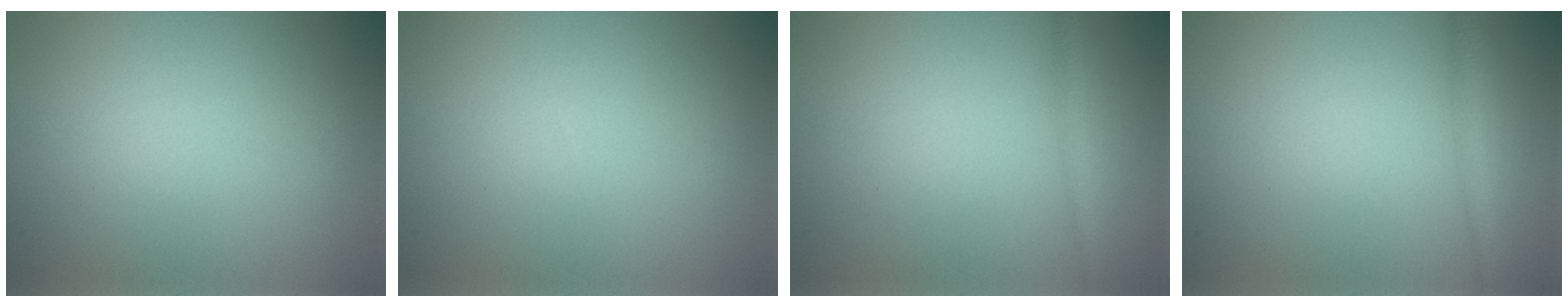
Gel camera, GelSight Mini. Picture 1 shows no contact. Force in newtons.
{"total": 0.0}
{"total": 1.2, "press": 1.2, "slide": 0.1}
{"total": 1.6, "press": 1.6, "slide": 0.0}